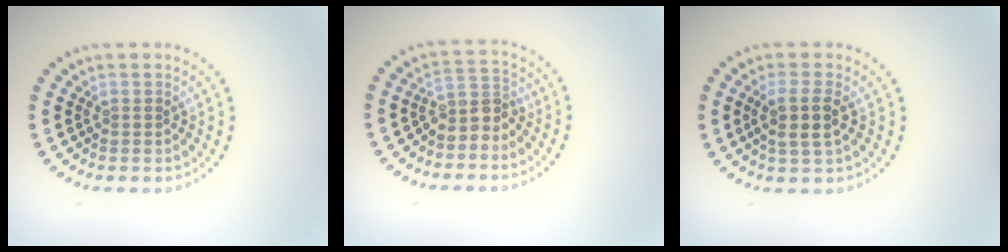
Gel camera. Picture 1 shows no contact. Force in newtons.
{"total": 2.5, "press": 1.9, "slide": 1.7}
{"total": 2.9, "press": 2.6, "slide": 1.2}